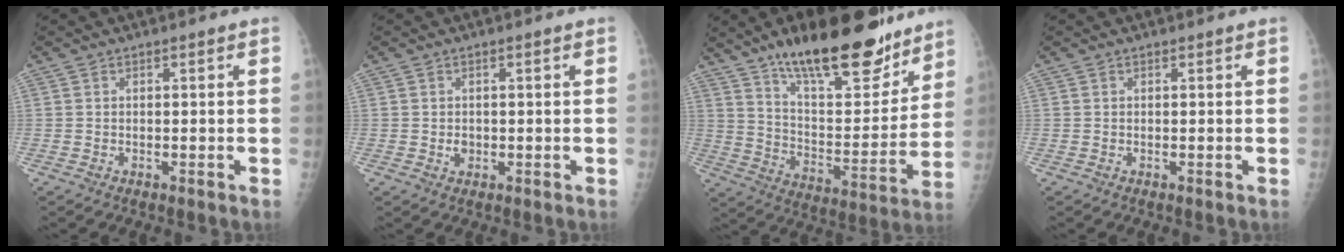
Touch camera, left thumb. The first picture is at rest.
{"total": 1.6, "force": [-0.2, 1.3, 1.0], "torque": [-0.006, 0.002, 0.000]}
{"total": 24.8, "force": [17.7, 8.4, 15.1], "torque": [-0.188, -0.087, 0.282]}
{"total": 0.0}